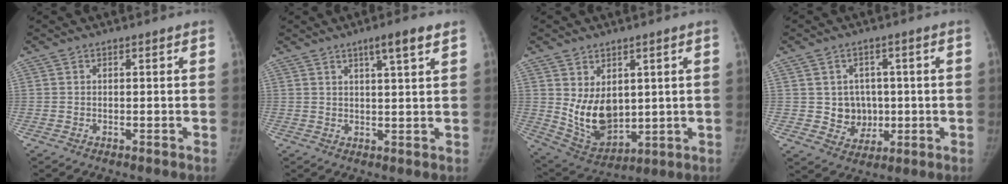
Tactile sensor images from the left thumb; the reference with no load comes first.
{"total": 5.2, "force": [3.1, 0.4, 4.2], "torque": [-0.065, -0.014, 0.050]}
{"total": 11.1, "force": [1.6, 7.5, 8.0], "torque": [-0.111, -0.025, 0.058]}
{"total": 6.6, "force": [0.1, 6.1, 2.5], "torque": [-0.001, 0.003, 0.011]}